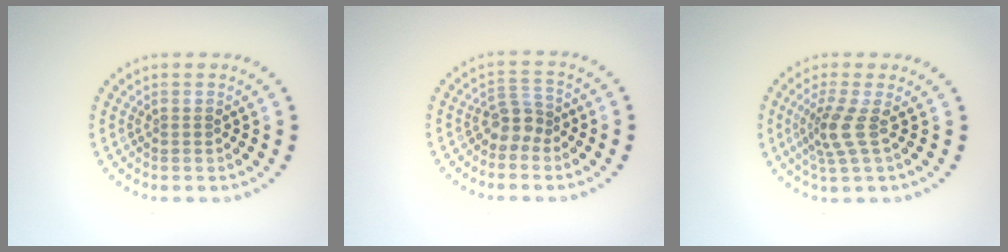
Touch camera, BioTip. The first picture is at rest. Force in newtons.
{"total": 2.2, "press": 1.7, "slide": 1.4}
{"total": 2.7, "press": 1.9, "slide": 1.9}